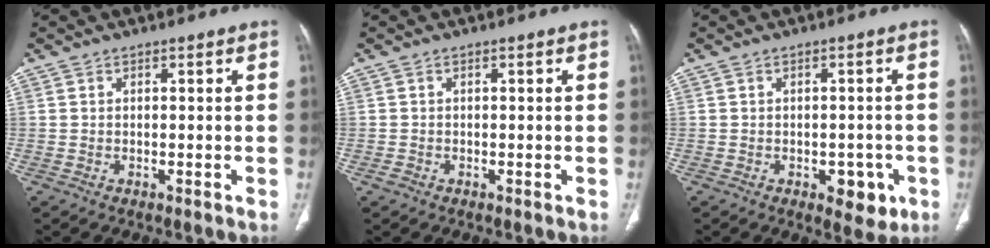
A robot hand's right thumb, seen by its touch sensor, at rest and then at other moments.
{"total": 0.8, "force": [-0.4, 0.6, 0.2], "torque": [-0.003, 0.001, -0.010]}
{"total": 5.6, "force": [-2.2, 3.2, 4.0], "torque": [-0.023, 0.006, -0.022]}